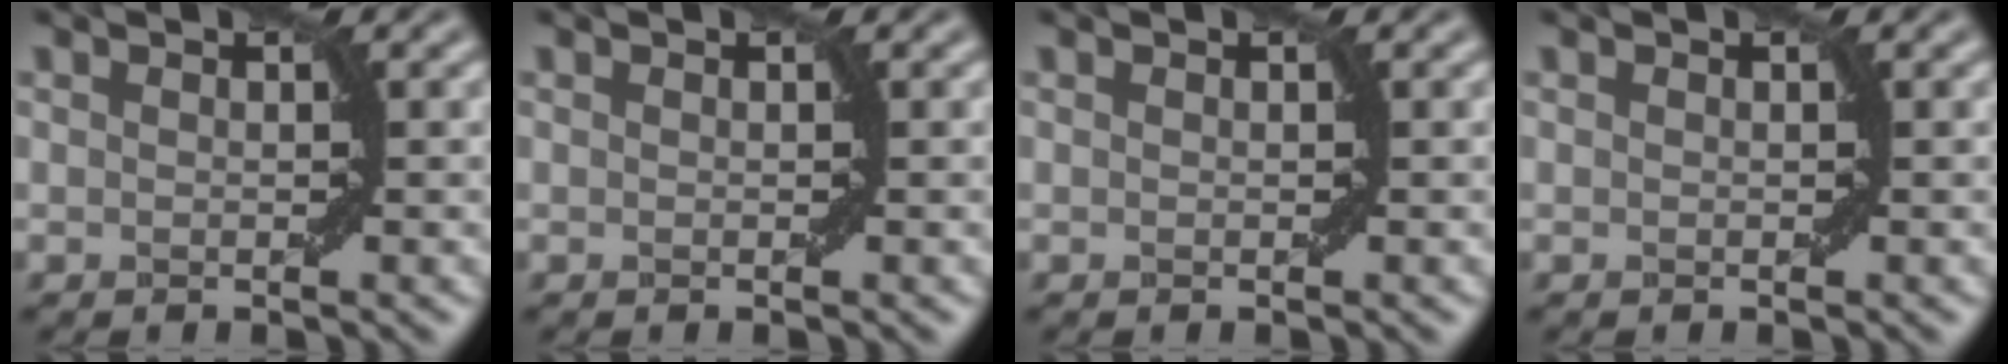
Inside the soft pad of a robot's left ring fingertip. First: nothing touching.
{"total": 0.0}
{"total": 0.0}
{"total": 0.0}